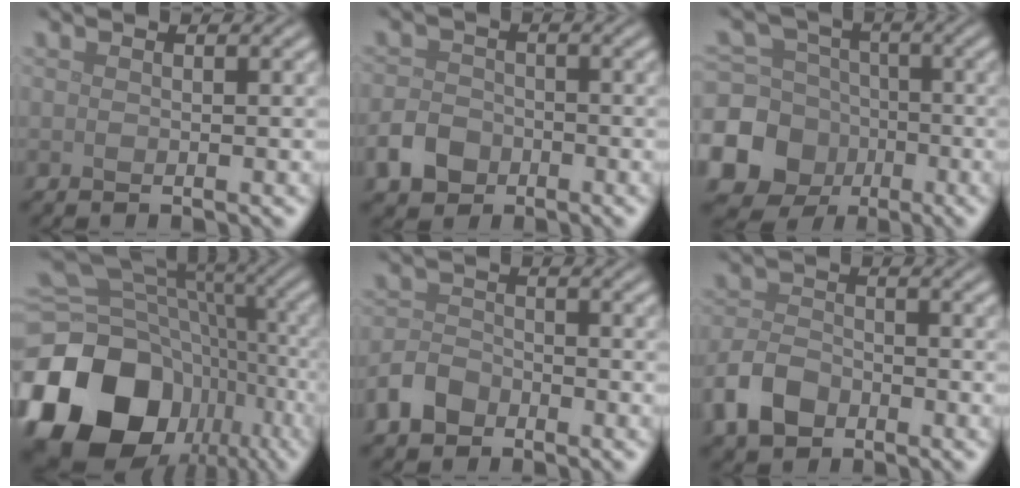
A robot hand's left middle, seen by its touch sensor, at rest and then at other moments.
{"total": 3.4, "force": [-1.8, 2.5, 1.4], "torque": [-0.027, -0.002, -0.037]}
{"total": 13.0, "force": [-4.7, 11.6, 3.5], "torque": [-0.103, -0.040, -0.103]}
{"total": 21.8, "force": [-8.5, 17.4, 10.0], "torque": [-0.205, -0.044, -0.132]}
{"total": 2.9, "force": [-2.0, 1.8, 1.0], "torque": [-0.018, 0.003, -0.048]}
{"total": 4.0, "force": [-2.4, 2.5, 2.0], "torque": [-0.039, -0.001, -0.055]}